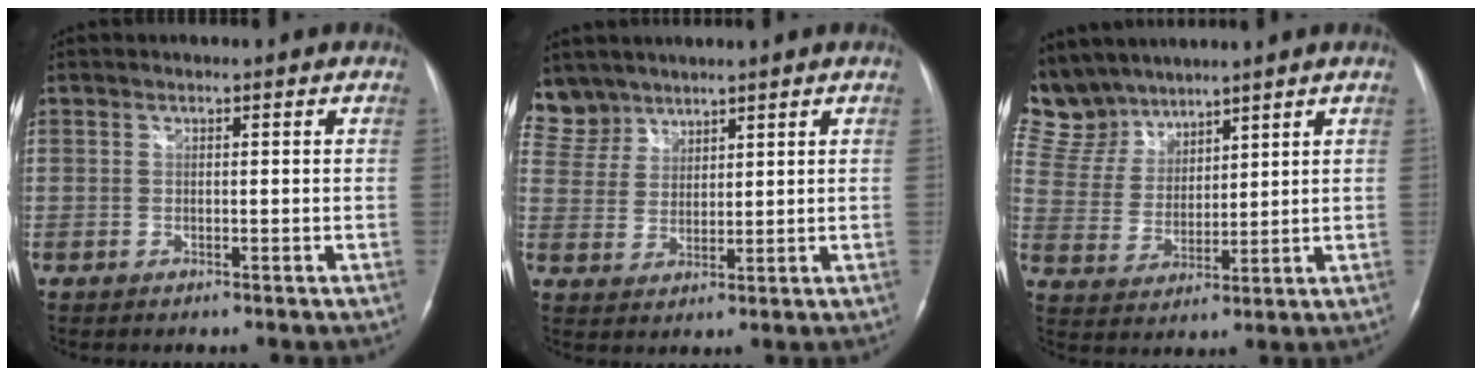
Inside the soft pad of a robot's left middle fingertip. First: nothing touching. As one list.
[{"total": 6.7, "force": [5.7, 3.5, -0.4], "torque": [0.009, 0.007, 0.122]}, {"total": 11.6, "force": [10.3, 5.1, 1.3], "torque": [-0.046, 0.018, 0.224]}]